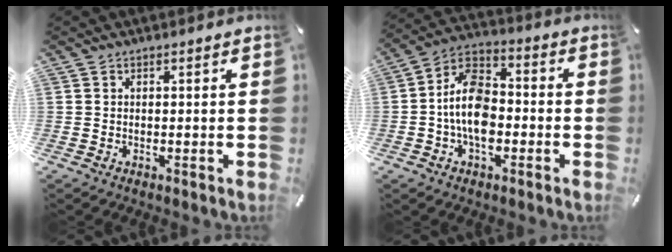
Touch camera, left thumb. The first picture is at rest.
{"total": 12.3, "force": [-2.9, 7.7, 9.1], "torque": [-0.180, 0.018, -0.054]}